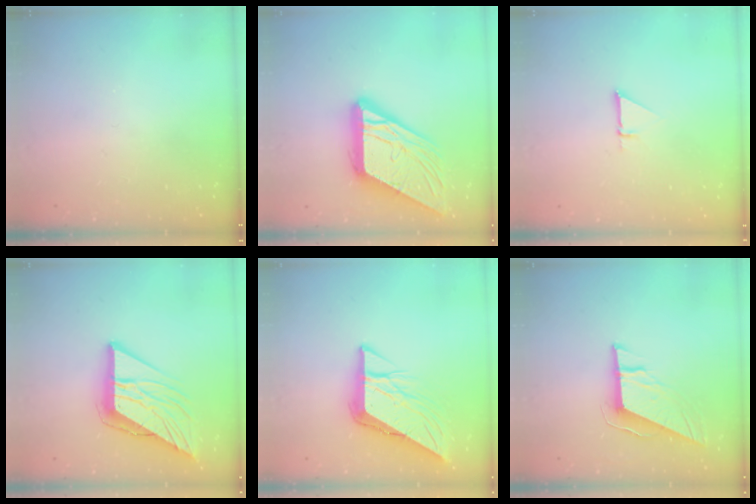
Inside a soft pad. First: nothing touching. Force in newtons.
{"total": 18.0, "press": 17.8, "slide": 2.4}
{"total": 1.4, "press": 1.4, "slide": 0.0}
{"total": 12.2, "press": 12.1, "slide": 1.4}
{"total": 9.0, "press": 8.9, "slide": 1.0}
{"total": 9.9, "press": 9.7, "slide": 2.0}